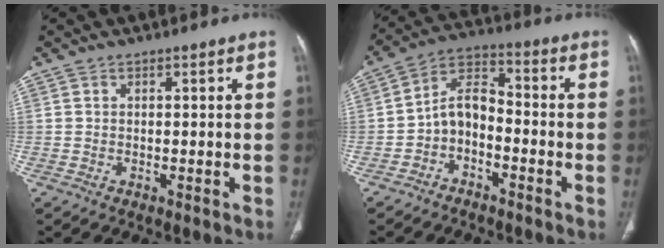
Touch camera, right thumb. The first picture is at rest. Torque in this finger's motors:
{"motor_torque": [0.05, 0.21, 0.15, 0.45, 0.12]}